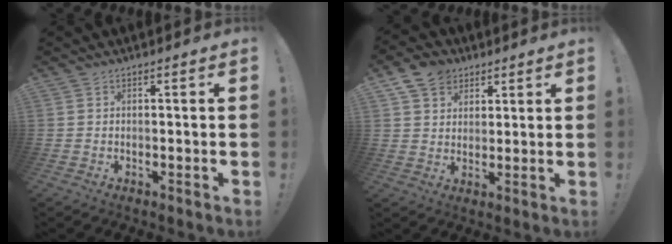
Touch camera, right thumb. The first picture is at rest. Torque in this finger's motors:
{"motor_torque": [-0.39, 0.27, 0.64, 0.48, 0.00]}